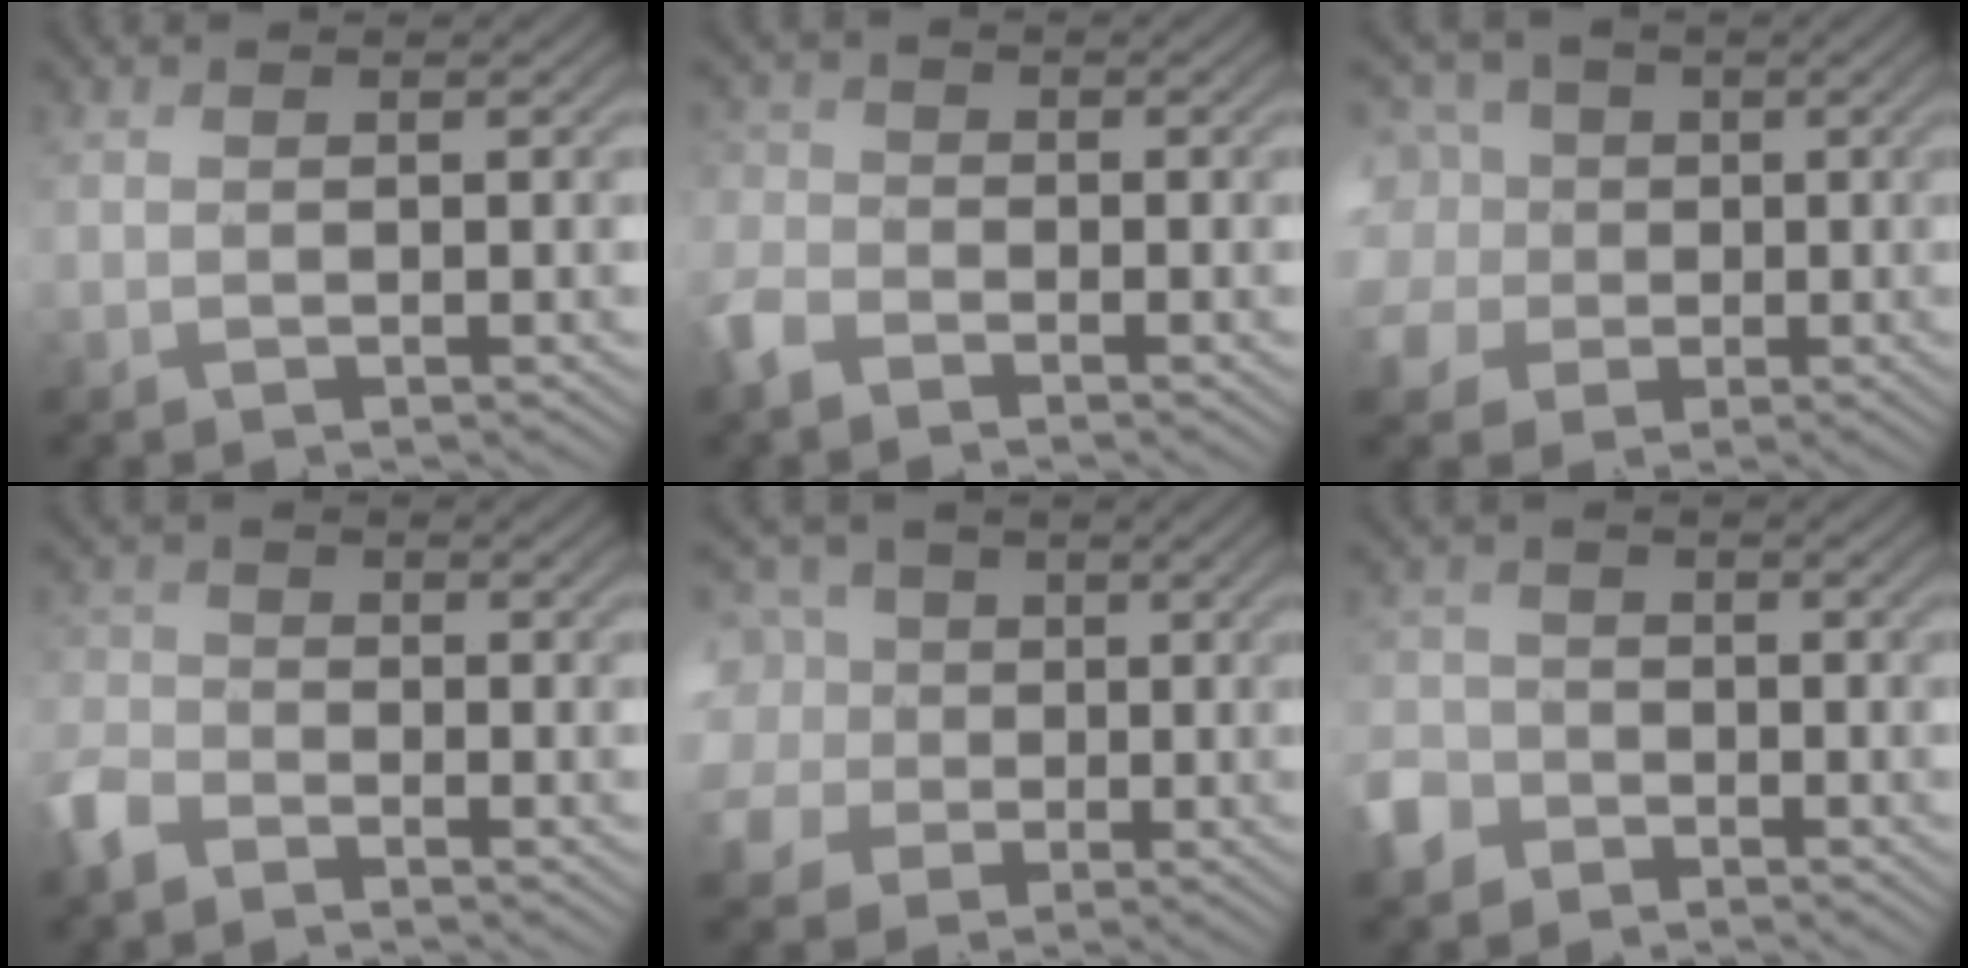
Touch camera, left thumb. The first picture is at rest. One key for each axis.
{"total": 4.2, "fx": -2.7, "fy": 2.6, "fz": 1.8, "tx": -0.053, "ty": -0.002, "tz": -0.074}
{"total": 10.0, "fx": -0.3, "fy": 9.0, "fz": 4.4, "tx": -0.164, "ty": 0.013, "tz": -0.034}
{"total": 4.6, "fx": -3.3, "fy": 2.6, "fz": 2.0, "tx": -0.054, "ty": -0.003, "tz": -0.085}
{"total": 10.0, "fx": -0.3, "fy": 9.0, "fz": 4.3, "tx": -0.165, "ty": 0.011, "tz": -0.034}
{"total": 4.8, "fx": -3.1, "fy": 3.4, "fz": 1.4, "tx": -0.044, "ty": -0.001, "tz": -0.077}